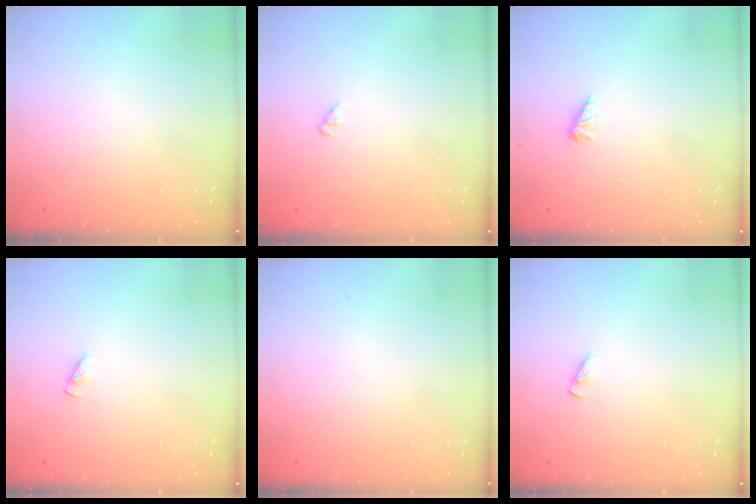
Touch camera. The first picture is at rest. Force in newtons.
{"total": 1.0, "press": 1.0, "slide": 0.3}
{"total": 2.0, "press": 2.0, "slide": 0.3}
{"total": 1.3, "press": 1.3, "slide": 0.2}
{"total": 0.0}
{"total": 1.3, "press": 1.3, "slide": 0.2}